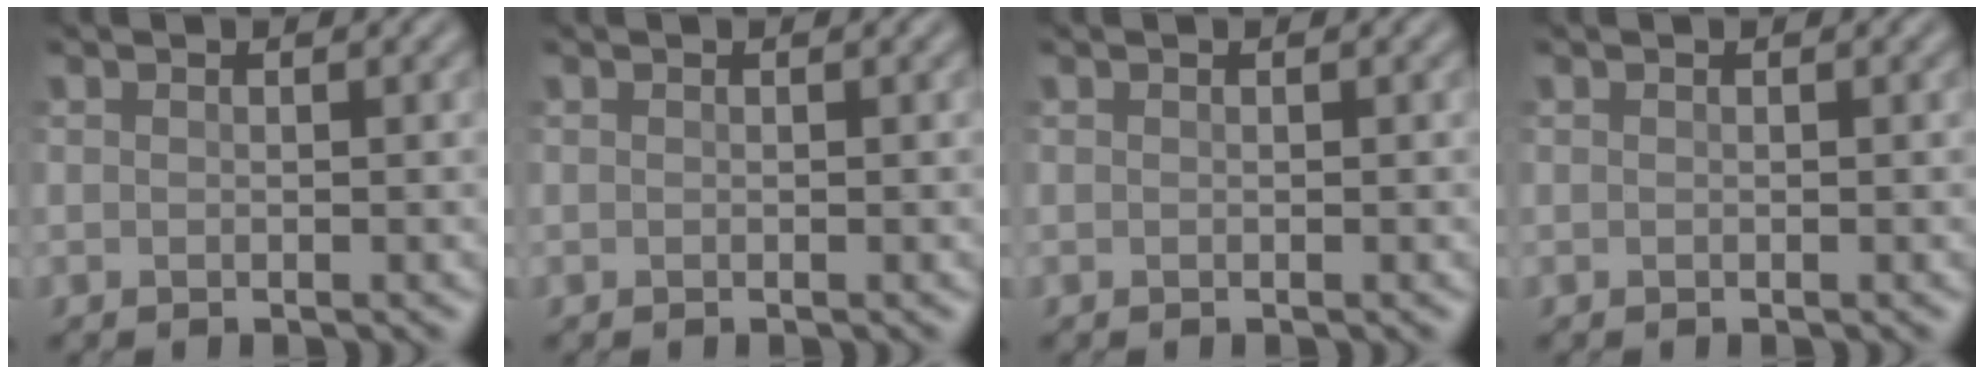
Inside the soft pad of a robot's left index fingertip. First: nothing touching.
{"total": 0.0}
{"total": 0.0}
{"total": 0.0}